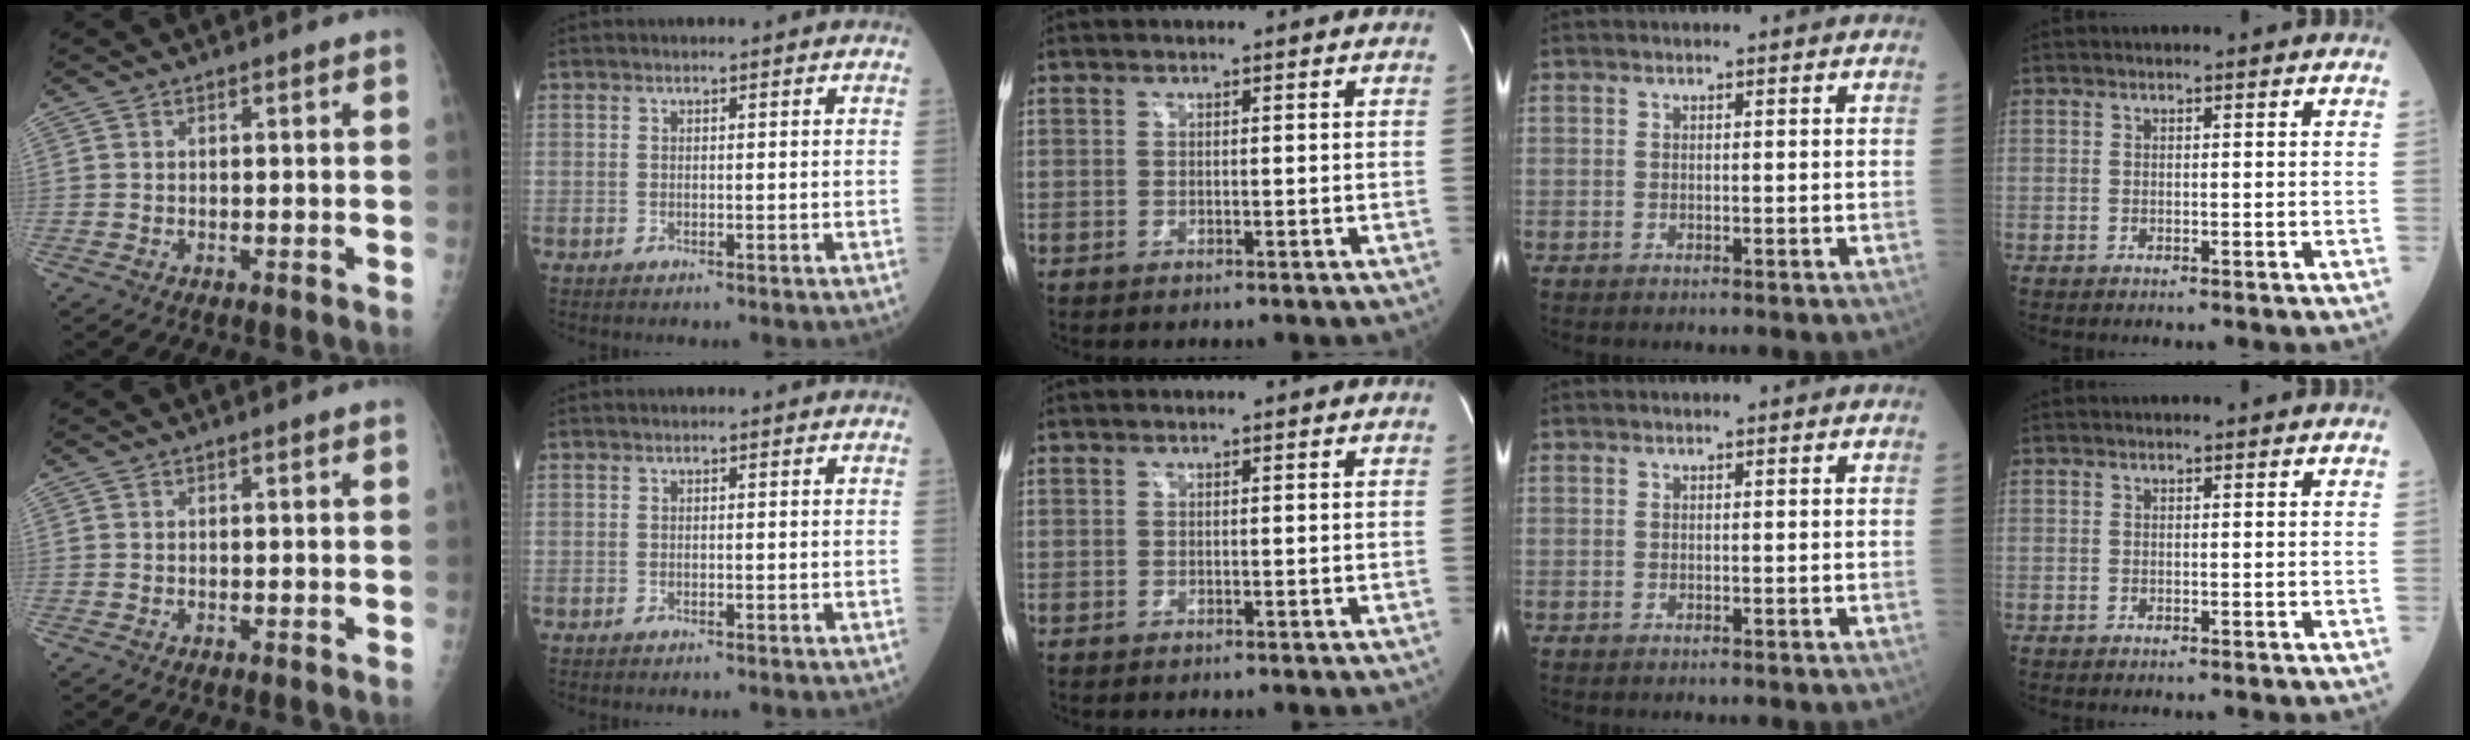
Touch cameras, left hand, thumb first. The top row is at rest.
{}